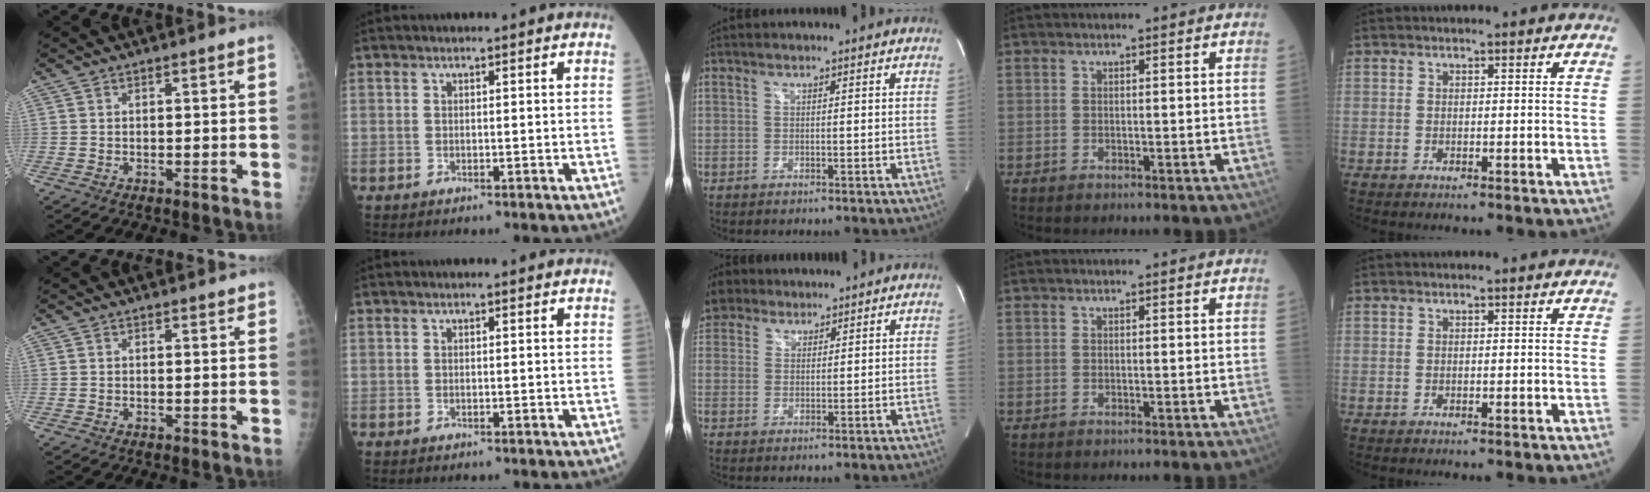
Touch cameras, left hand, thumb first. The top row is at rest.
{"thumb": {"total": 0.8, "force": [0.6, 0.4, 0.3], "torque": [-0.003, -0.003, 0.005]}, "middle": {"total": 5.8, "force": [4.8, 3.3, 0.7], "torque": [-0.018, 0.024, 0.096]}}